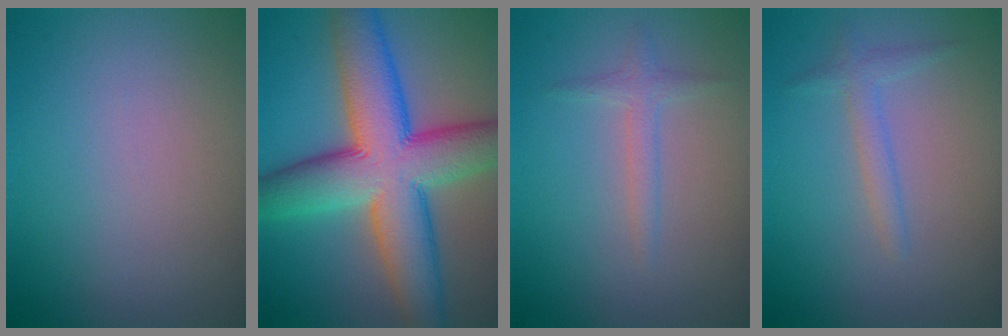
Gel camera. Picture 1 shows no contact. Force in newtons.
{"total": 12.2, "press": 12.2, "slide": 0.5}
{"total": 1.5, "press": 1.5, "slide": 0.1}
{"total": 1.6, "press": 1.6, "slide": 0.1}